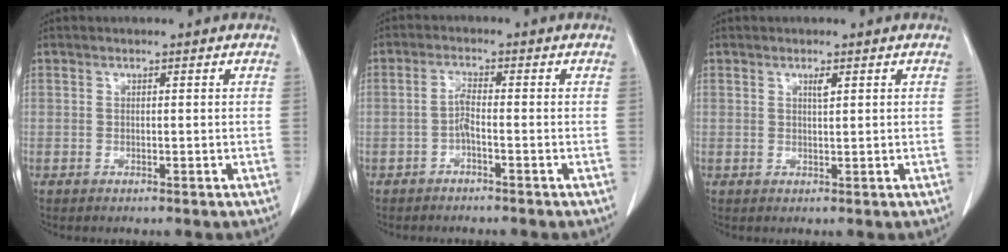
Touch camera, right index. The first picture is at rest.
{"total": 2.2, "force": [-1.0, 0.2, 1.9], "torque": [-0.038, 0.002, -0.022]}
{"total": 1.0, "force": [0.6, 0.1, 0.9], "torque": [-0.018, -0.003, 0.010]}